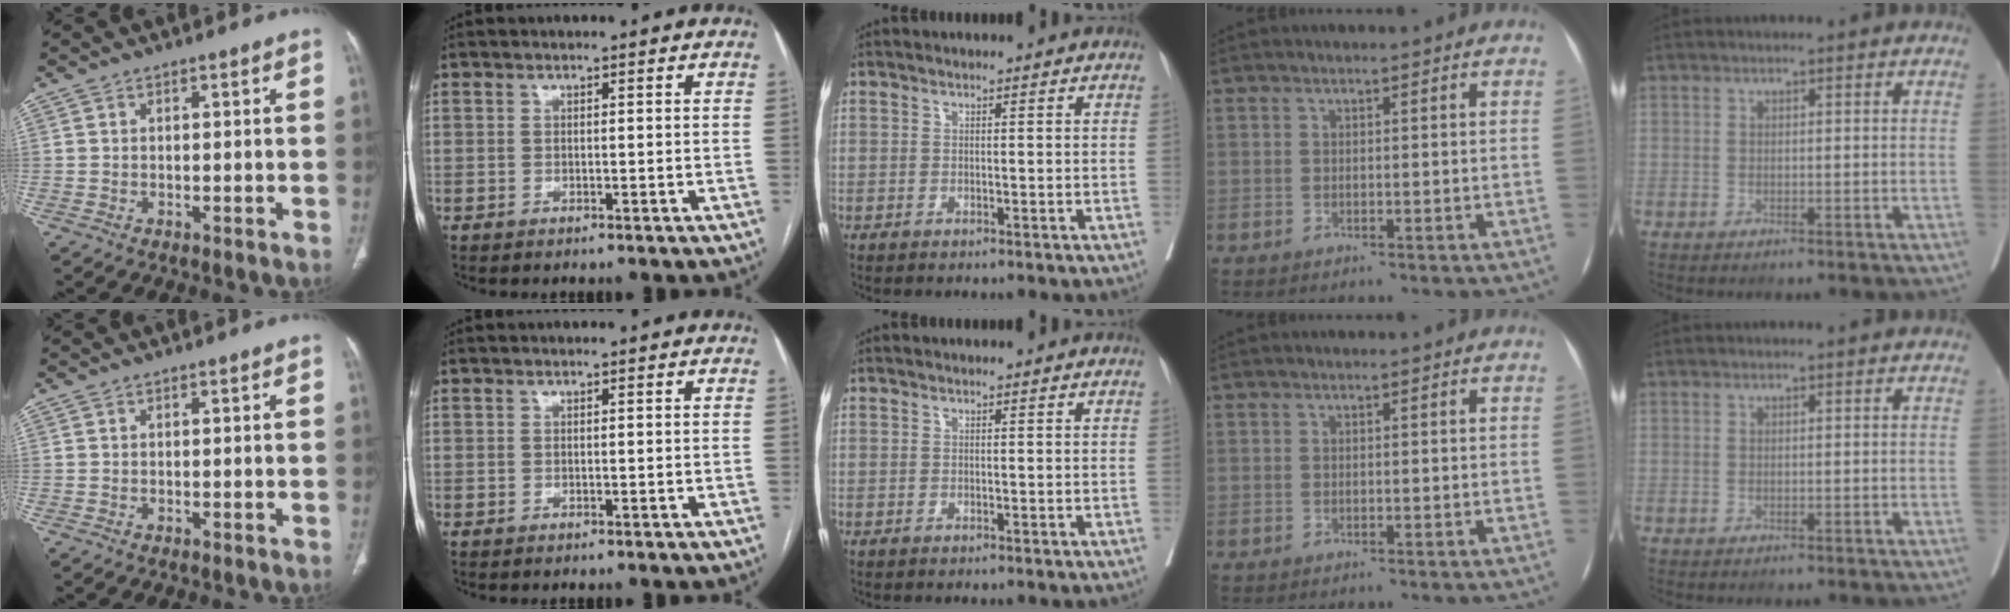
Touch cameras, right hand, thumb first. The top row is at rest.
{}